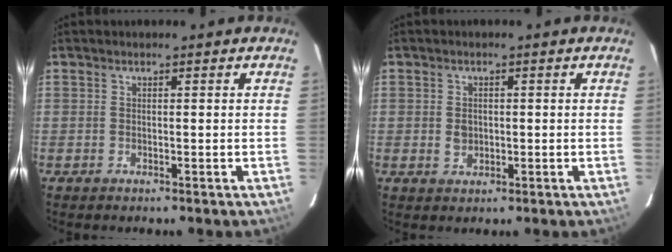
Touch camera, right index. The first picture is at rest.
{"total": 2.6, "force": [-0.2, 2.2, 1.4], "torque": [-0.025, 0.002, -0.003]}